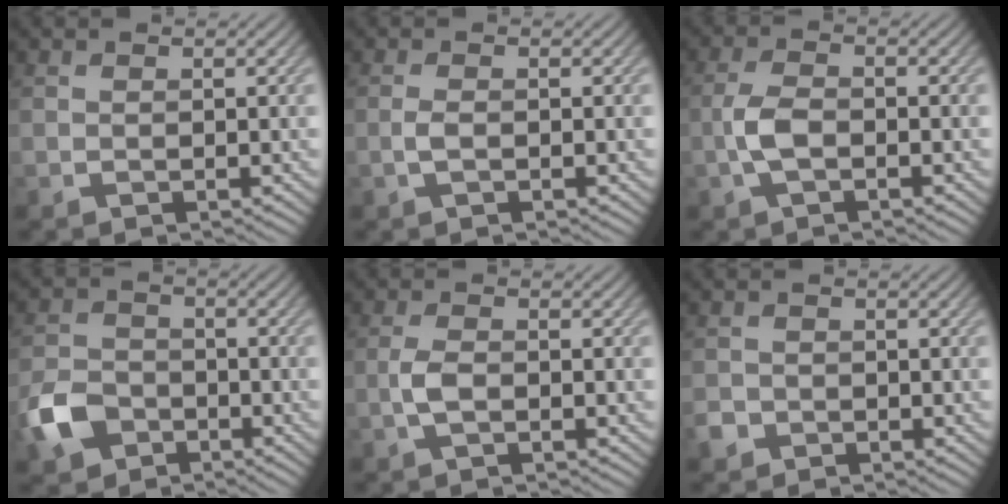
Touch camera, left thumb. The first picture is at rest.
{"total": 1.4, "force": [-0.4, 0.4, 1.2], "torque": [-0.028, 0.002, -0.012]}
{"total": 3.6, "force": [-1.3, 1.6, 3.0], "torque": [-0.071, 0.002, -0.034]}
{"total": 6.1, "force": [-3.3, 4.2, 2.9], "torque": [-0.074, -0.003, -0.077]}
{"total": 2.4, "force": [-0.8, 0.9, 2.1], "torque": [-0.051, 0.002, -0.021]}
{"total": 1.8, "force": [-1.1, 1.3, 0.5], "torque": [-0.009, -0.004, -0.026]}